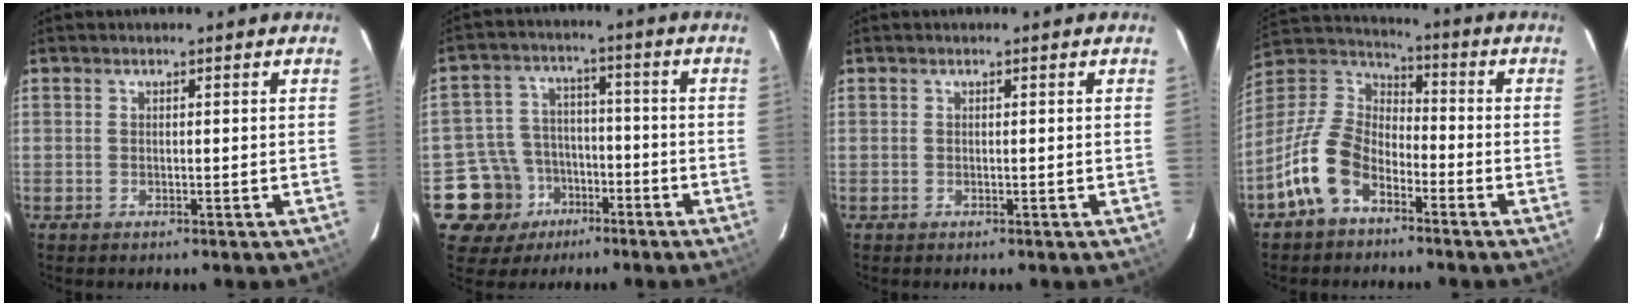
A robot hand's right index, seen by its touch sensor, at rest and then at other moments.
{"total": 10.3, "force": [-5.4, 8.7, 1.5], "torque": [-0.061, 0.031, -0.077]}
{"total": 0.0}
{"total": 13.0, "force": [-7.2, 7.6, 7.8], "torque": [-0.172, 0.016, -0.145]}